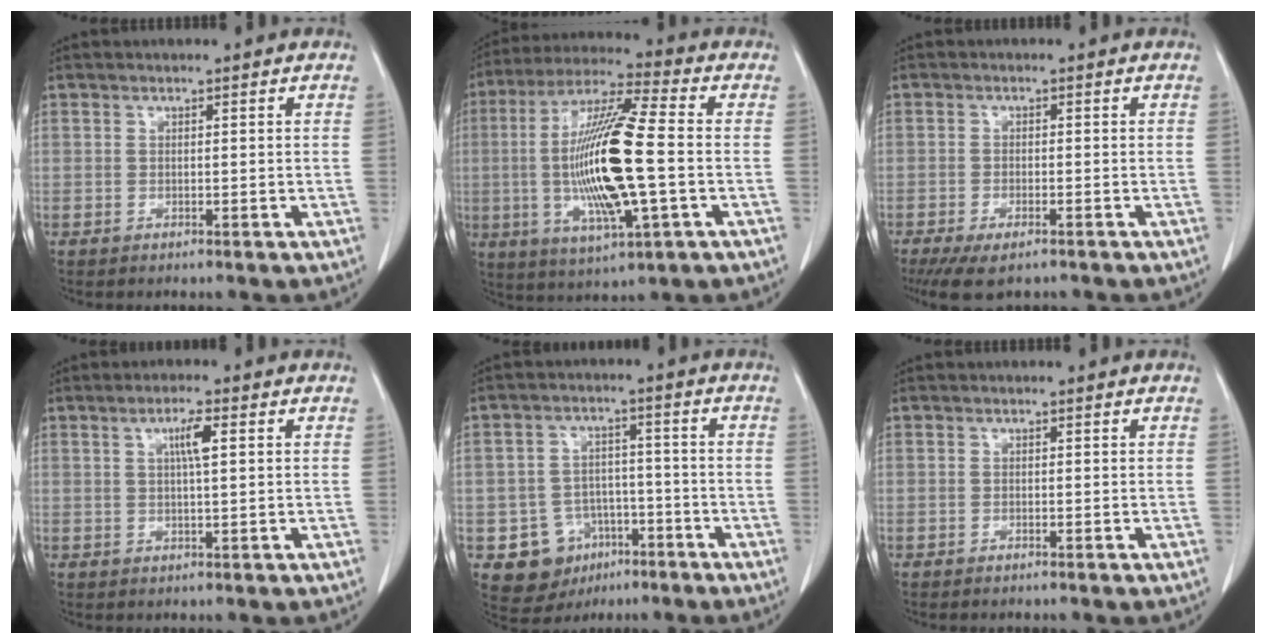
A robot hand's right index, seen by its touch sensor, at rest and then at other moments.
{"total": 18.3, "force": [-1.8, 2.3, 18.0], "torque": [-0.363, -0.005, -0.034]}
{"total": 6.1, "force": [-4.5, 2.0, 3.7], "torque": [-0.060, -0.011, -0.071]}
{"total": 3.4, "force": [1.0, 0.2, 3.3], "torque": [-0.057, 0.002, 0.016]}
{"total": 9.1, "force": [-4.1, 7.9, 2.2], "torque": [-0.036, 0.018, -0.050]}
{"total": 0.0}